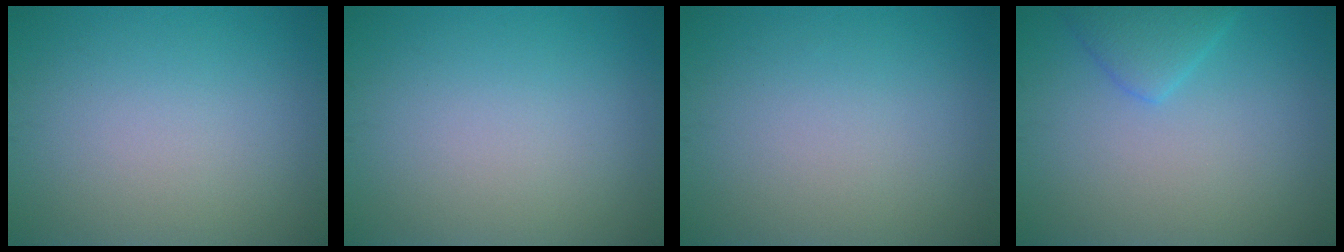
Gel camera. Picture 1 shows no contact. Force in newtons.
{"total": 0.0}
{"total": 0.0}
{"total": 2.3, "press": 2.3, "slide": 0.3}